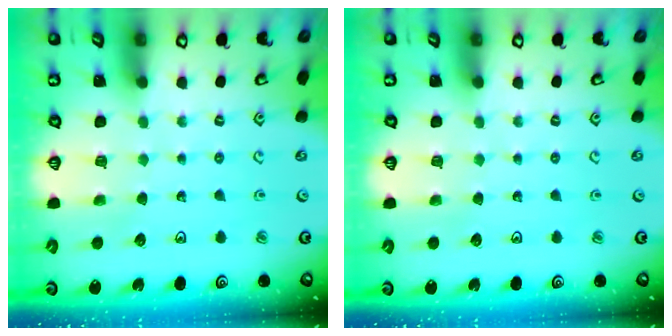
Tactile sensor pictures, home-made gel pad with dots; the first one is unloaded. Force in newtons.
{"total": 0.0}